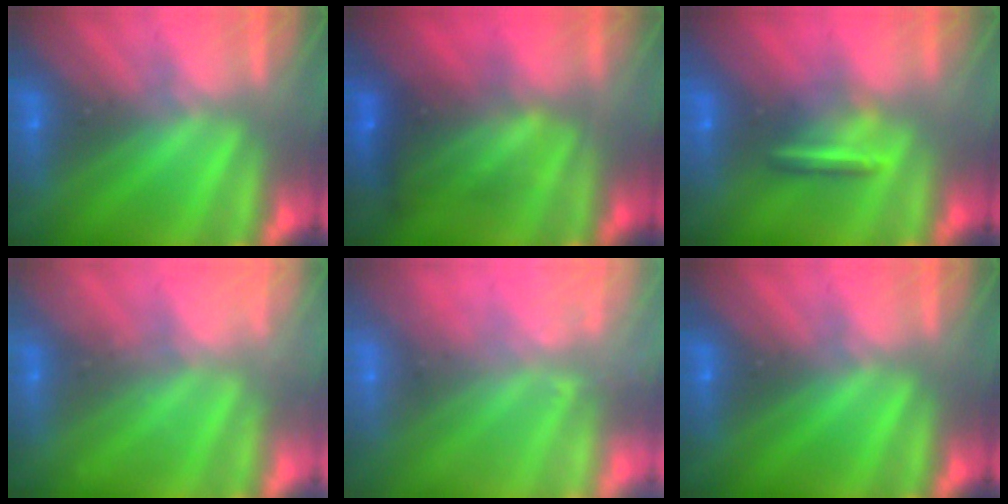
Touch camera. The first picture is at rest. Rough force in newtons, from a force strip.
{"total": 7.5}
{"total": 7.8}
{"total": 2.2}
{"total": 2.3}
{"total": 0.0}